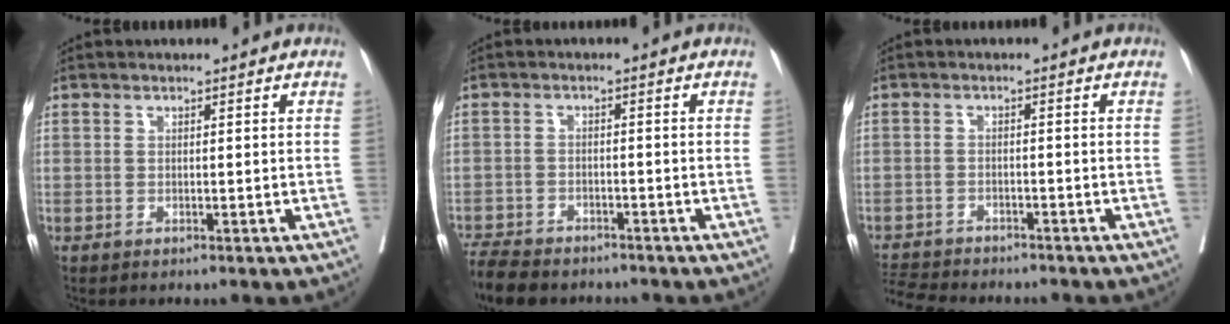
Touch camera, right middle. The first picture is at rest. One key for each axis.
{"total": 8.5, "fx": -7.4, "fy": 2.7, "fz": 3.1, "tx": -0.054, "ty": -0.013, "tz": -0.119}
{"total": 8.2, "fx": -7.7, "fy": 1.5, "fz": 2.3, "tx": -0.039, "ty": -0.007, "tz": -0.120}